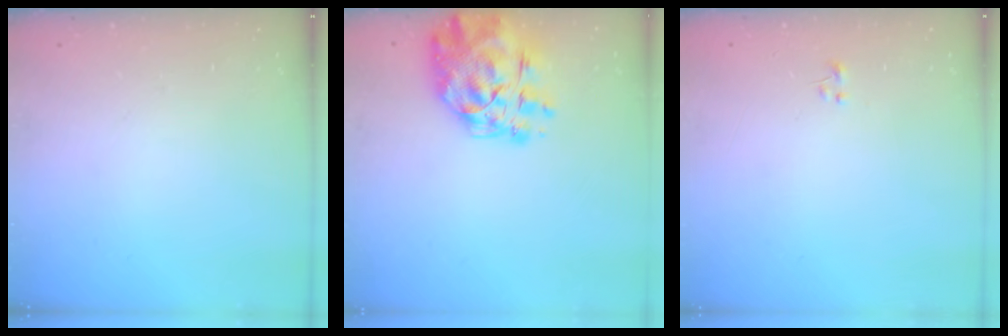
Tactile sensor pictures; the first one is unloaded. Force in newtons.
{"total": 14.0, "press": 13.2, "slide": 4.7}
{"total": 0.0}